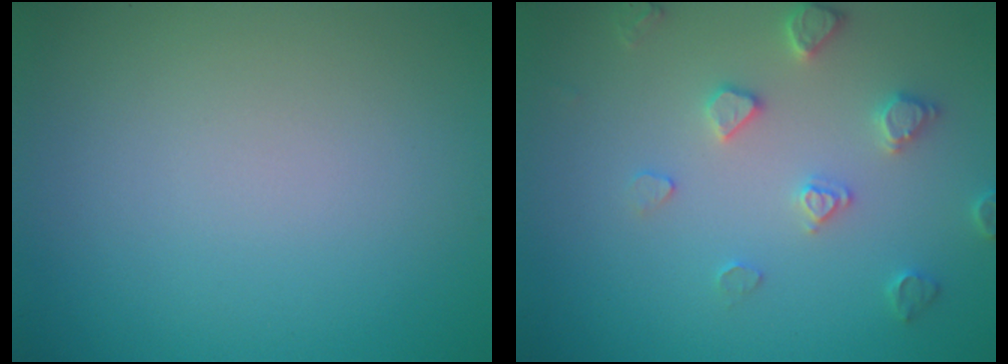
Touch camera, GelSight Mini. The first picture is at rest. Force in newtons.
{"total": 2.9, "press": 2.8, "slide": 0.7}